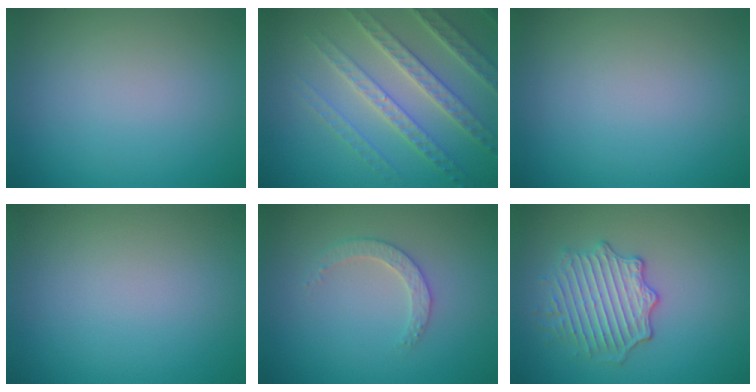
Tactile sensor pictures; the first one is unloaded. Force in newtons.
{"total": 6.1, "press": 4.9, "slide": 3.5}
{"total": 0.0}
{"total": 0.0}
{"total": 2.2, "press": 2.2, "slide": 0.6}
{"total": 4.0, "press": 3.5, "slide": 1.8}